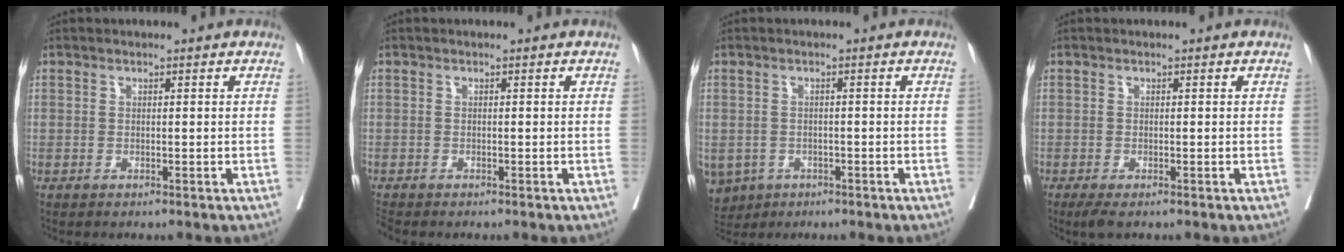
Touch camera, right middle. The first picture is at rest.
{"total": 0.9, "force": [-0.9, 0.0, 0.0], "torque": [-0.004, -0.006, -0.018]}
{"total": 7.9, "force": [-3.8, 6.5, 2.5], "torque": [-0.072, -0.002, -0.053]}
{"total": 2.0, "force": [-1.4, 0.5, 1.4], "torque": [-0.023, -0.007, -0.022]}